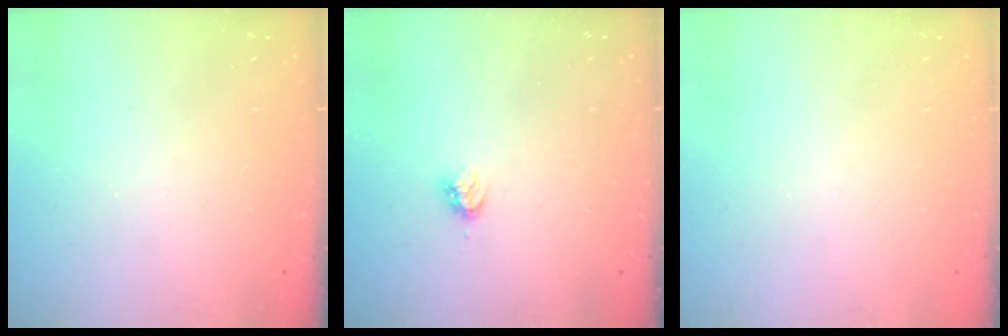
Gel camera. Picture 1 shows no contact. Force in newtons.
{"total": 3.6, "press": 3.6, "slide": 0.7}
{"total": 0.0}